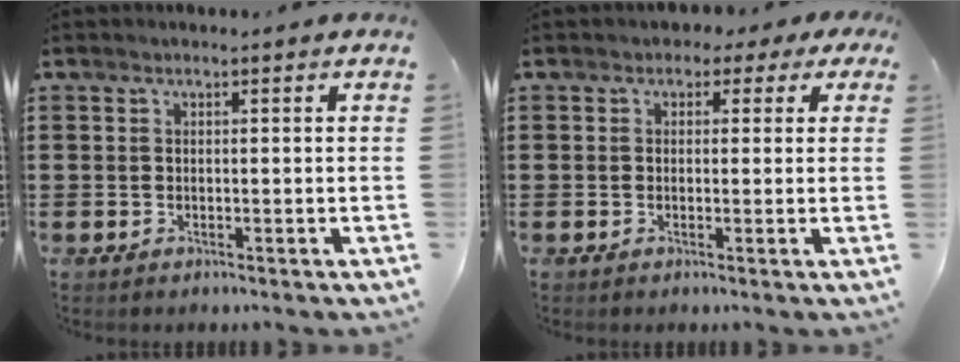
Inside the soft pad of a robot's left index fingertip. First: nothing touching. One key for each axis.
{"total": 1.7, "fx": 0.2, "fy": 1.5, "fz": 0.9, "tx": -0.016, "ty": 0.006, "tz": 0.000}